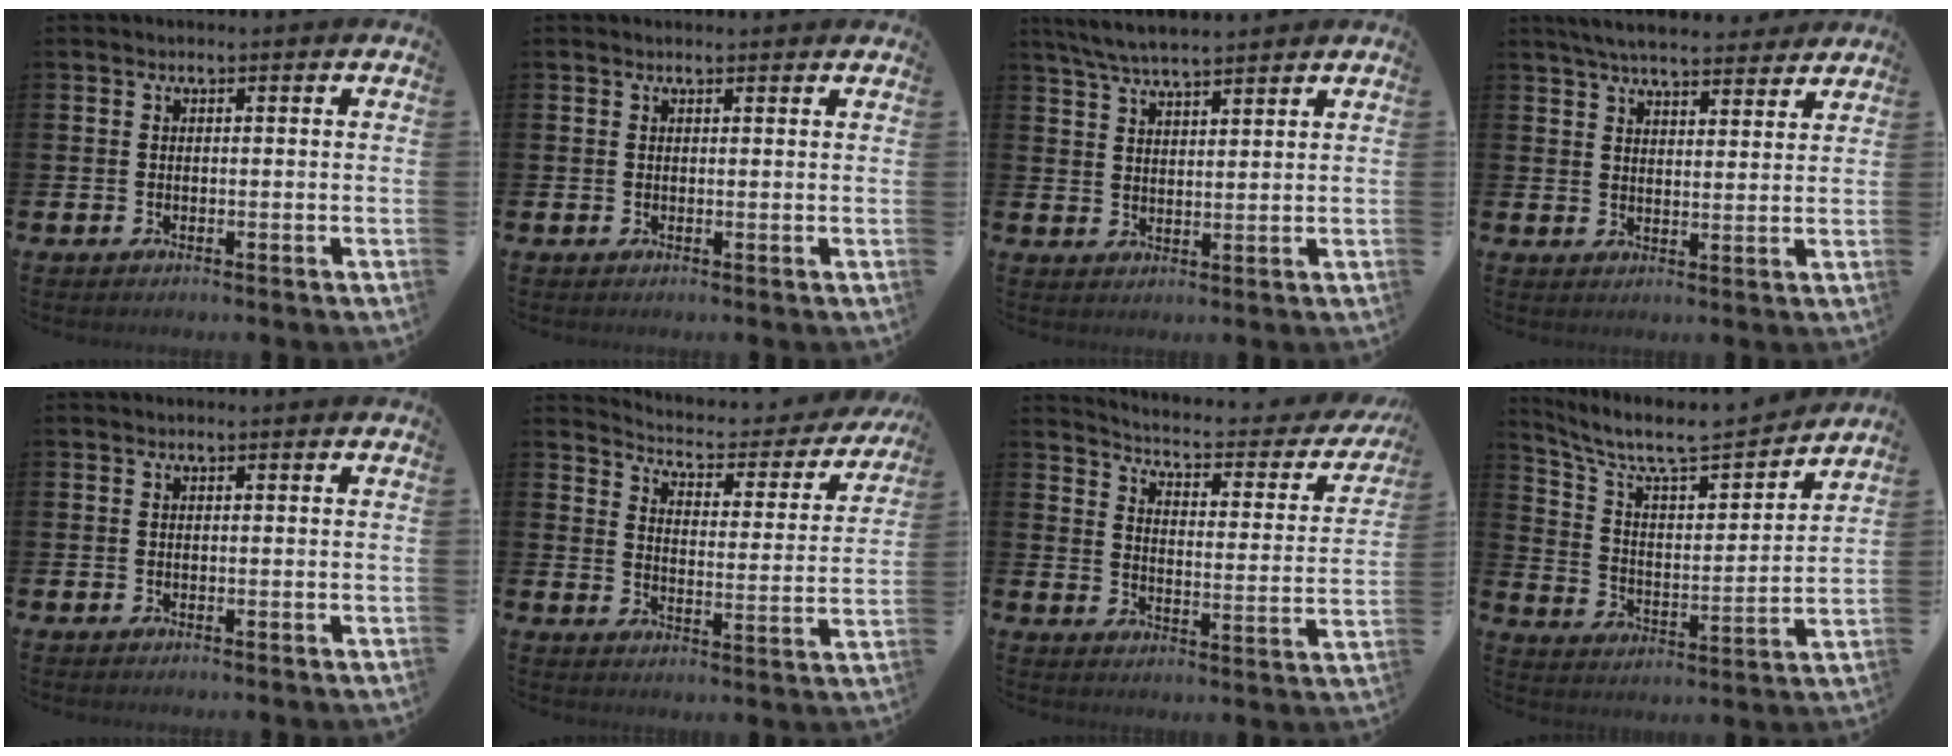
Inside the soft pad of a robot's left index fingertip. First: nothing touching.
{"total": 0.8, "force": [0.8, 0.1, 0.1], "torque": [0.008, -0.003, 0.012]}
{"total": 5.5, "force": [5.3, 0.4, 1.6], "torque": [-0.049, -0.018, 0.097]}
{"total": 6.0, "force": [5.7, 0.9, 1.5], "torque": [-0.042, -0.023, 0.104]}
{"total": 0.0}
{"total": 4.8, "force": [4.4, 1.5, 1.2], "torque": [-0.045, -0.038, 0.067]}
{"total": 4.2, "force": [3.7, 0.9, 1.7], "torque": [-0.049, -0.035, 0.050]}
{"total": 8.6, "force": [7.8, 1.8, 3.2], "torque": [-0.093, -0.061, 0.130]}